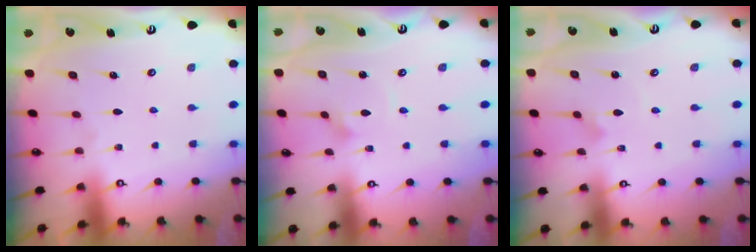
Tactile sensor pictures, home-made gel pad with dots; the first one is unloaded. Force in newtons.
{"total": 1.5, "press": 1.5, "slide": 0.1}
{"total": 2.2, "press": 2.2, "slide": 0.2}